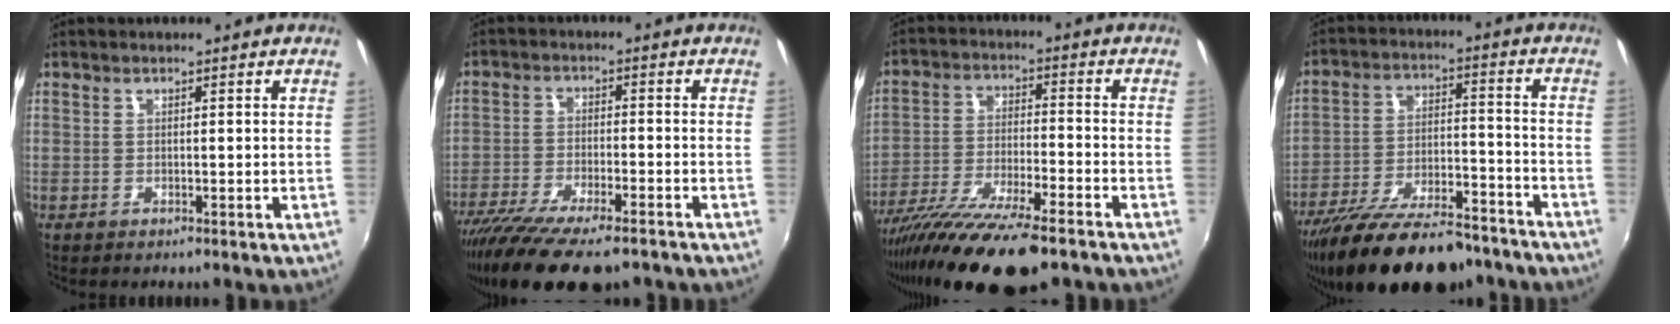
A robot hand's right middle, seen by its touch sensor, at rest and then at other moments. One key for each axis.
{"total": 16.6, "fx": -12.9, "fy": 4.1, "fz": 9.7, "tx": -0.197, "ty": -0.052, "tz": -0.213}
{"total": 17.8, "fx": -13.5, "fy": 2.6, "fz": 11.2, "tx": -0.218, "ty": -0.055, "tz": -0.238}
{"total": 22.3, "fx": -17.9, "fy": 6.9, "fz": 11.3, "tx": -0.204, "ty": -0.025, "tz": -0.267}